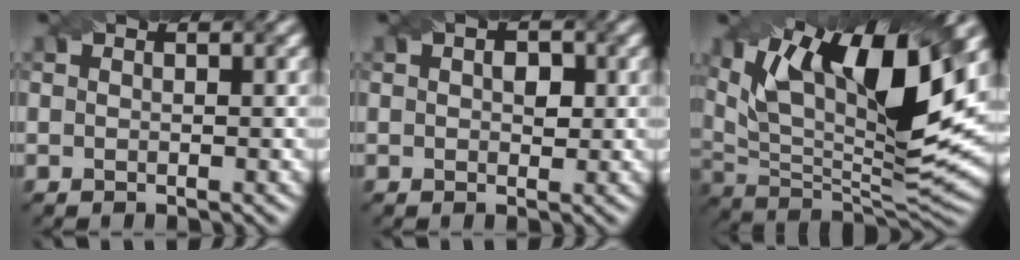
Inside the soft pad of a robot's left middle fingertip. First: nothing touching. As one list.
[{"total": 1.8, "force": [0.4, 1.2, 1.3], "torque": [-0.019, 0.001, 0.005]}, {"total": 15.0, "force": [6.8, 4.8, 12.5], "torque": [-0.227, 0.002, 0.125]}]